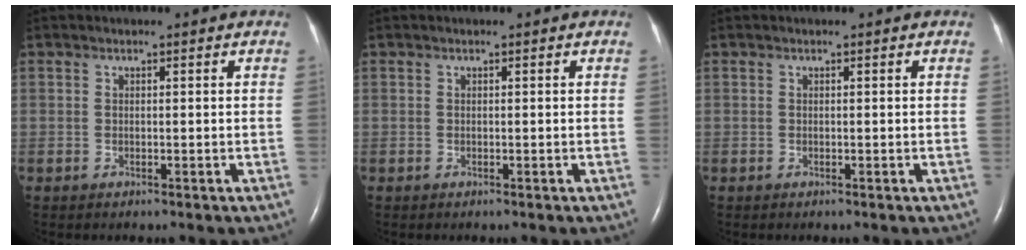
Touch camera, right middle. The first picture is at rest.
{"total": 0.0}
{"total": 0.0}